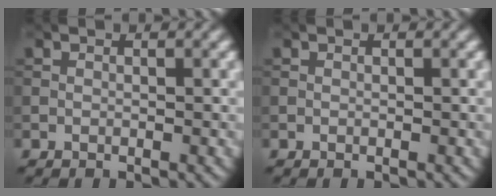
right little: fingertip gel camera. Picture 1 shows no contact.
{"total": 0.0}